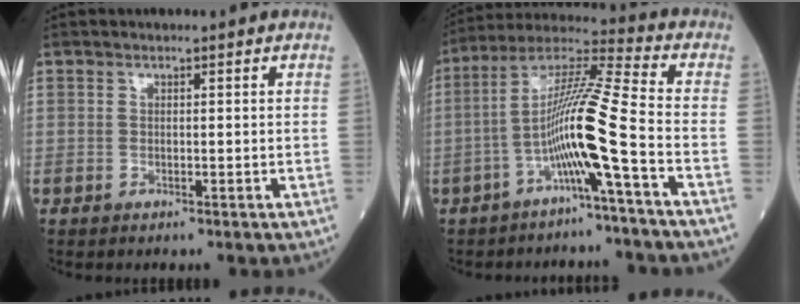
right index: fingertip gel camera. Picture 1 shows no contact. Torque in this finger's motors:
{"motor_torque": [1.81, -0.32, 0.96, 0.21]}